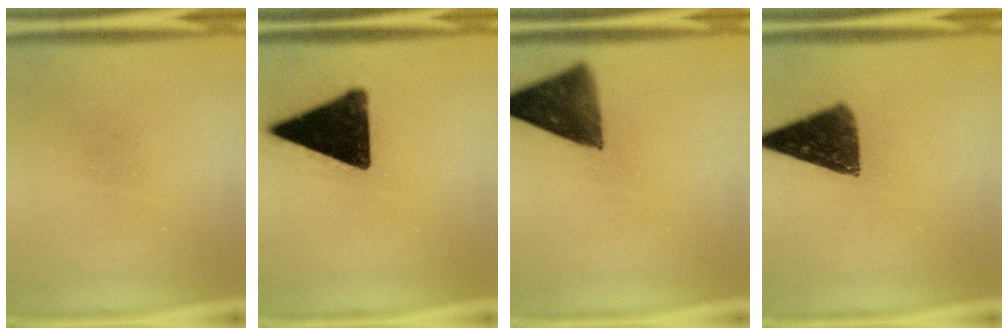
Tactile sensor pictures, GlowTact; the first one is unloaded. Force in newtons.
{"total": 16.8}
{"total": 10.6}
{"total": 11.0}